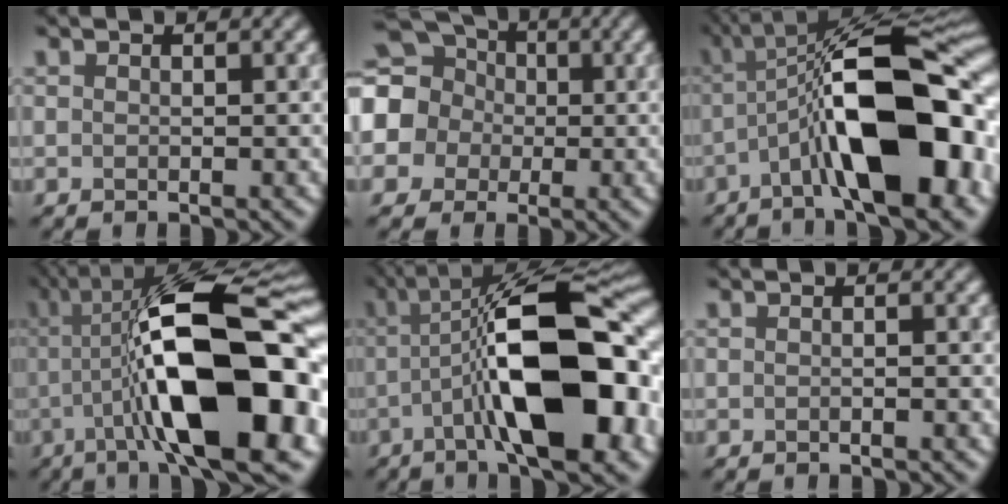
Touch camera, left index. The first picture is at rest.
{"total": 14.3, "force": [0.9, 13.2, 5.4], "torque": [-0.149, 0.011, -0.024]}
{"total": 14.1, "force": [-3.2, 4.5, 13.0], "torque": [-0.200, 0.014, -0.060]}
{"total": 17.2, "force": [-1.8, 5.6, 16.2], "torque": [-0.242, 0.027, -0.033]}
{"total": 15.3, "force": [-2.2, 5.3, 14.2], "torque": [-0.199, 0.017, -0.045]}
{"total": 0.8, "force": [-0.1, 0.2, 0.7], "torque": [-0.009, -0.004, -0.008]}